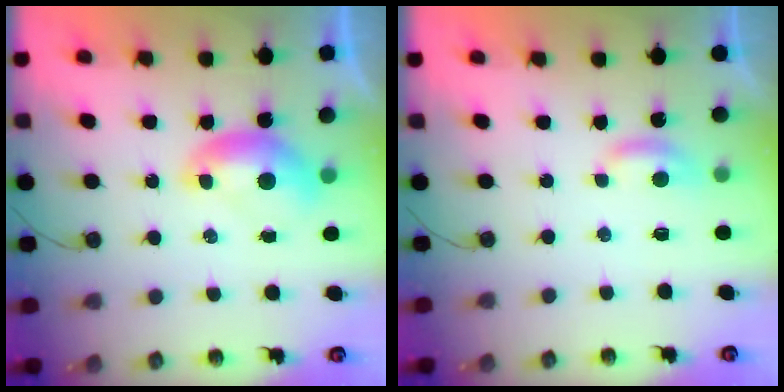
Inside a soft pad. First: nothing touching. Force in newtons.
{"total": 2.9, "press": 2.8, "slide": 0.4}